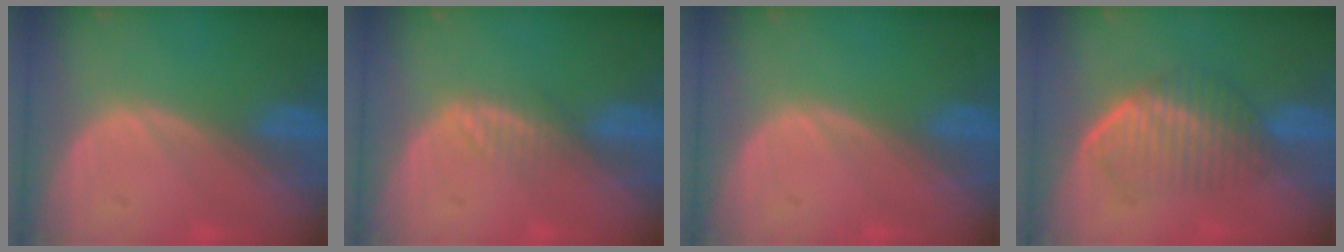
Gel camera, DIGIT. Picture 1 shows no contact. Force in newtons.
{"total": 2.0, "press": 2.0, "slide": 0.2}
{"total": 0.0}
{"total": 6.9, "press": 6.1, "slide": 3.3}